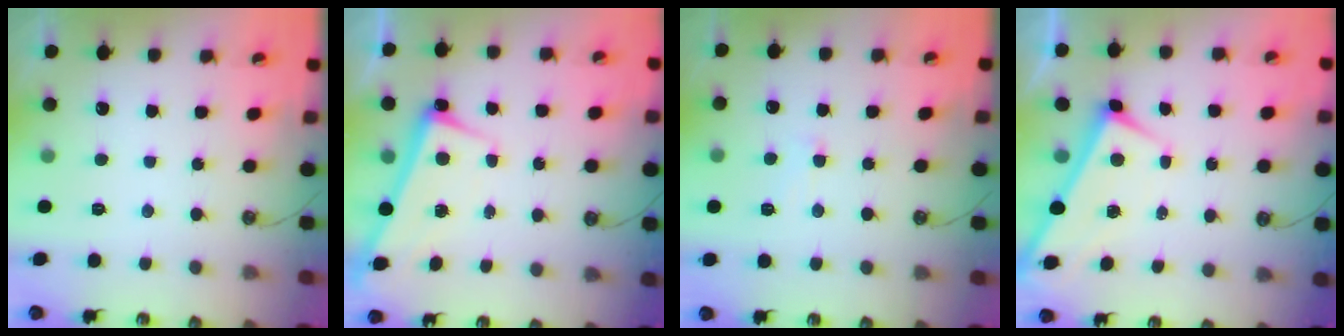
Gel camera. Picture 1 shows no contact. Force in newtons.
{"total": 2.5, "press": 2.3, "slide": 1.0}
{"total": 0.8, "press": 0.1, "slide": 0.8}
{"total": 1.4, "press": 1.3, "slide": 0.3}